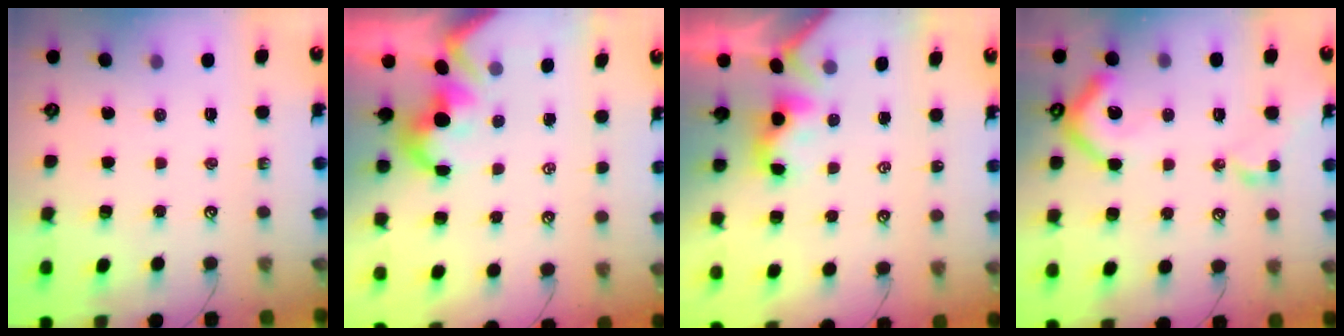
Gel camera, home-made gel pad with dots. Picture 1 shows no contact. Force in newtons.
{"total": 1.7, "press": 1.4, "slide": 1.0}
{"total": 1.1, "press": 1.0, "slide": 0.4}
{"total": 10.2, "press": 10.1, "slide": 1.3}